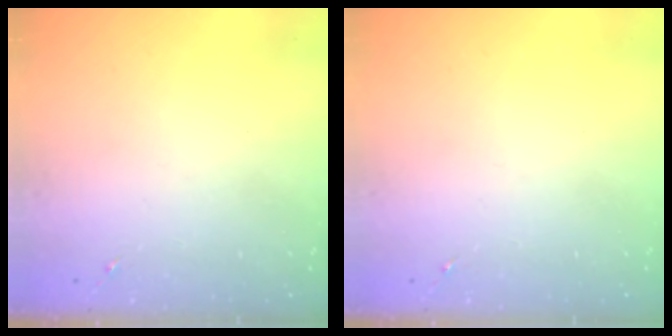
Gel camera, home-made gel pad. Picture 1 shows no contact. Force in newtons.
{"total": 0.0}